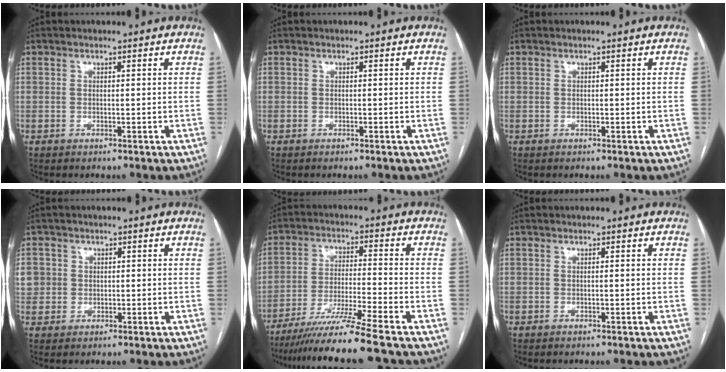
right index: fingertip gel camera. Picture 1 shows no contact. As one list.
[{"total": 0.0}, {"total": 0.0}, {"total": 4.5, "force": [0.7, 4.4, 0.7], "torque": [-0.010, 0.014, 0.018]}, {"total": 12.5, "force": [-10.3, -2.3, 6.8], "torque": [-0.106, -0.032, -0.174]}, {"total": 0.0}]